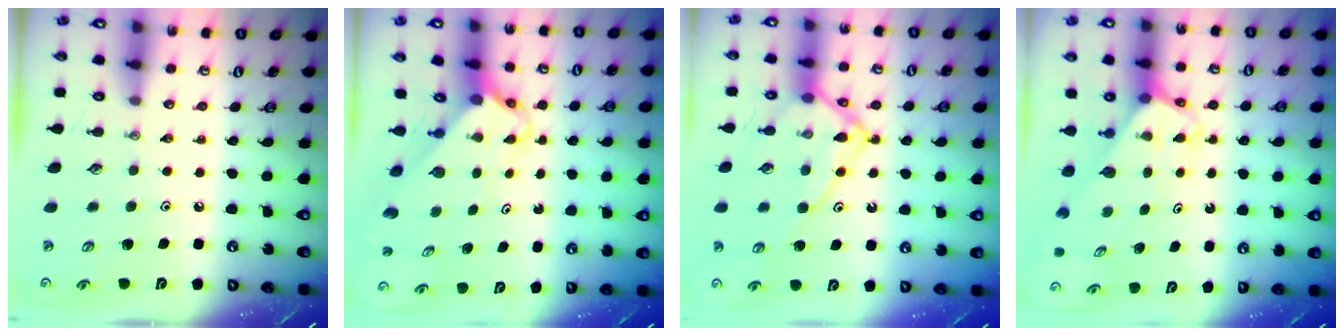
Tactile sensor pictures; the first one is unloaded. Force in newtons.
{"total": 2.6, "press": 2.6, "slide": 0.3}
{"total": 14.9, "press": 14.8, "slide": 1.2}
{"total": 3.2, "press": 3.2, "slide": 0.3}